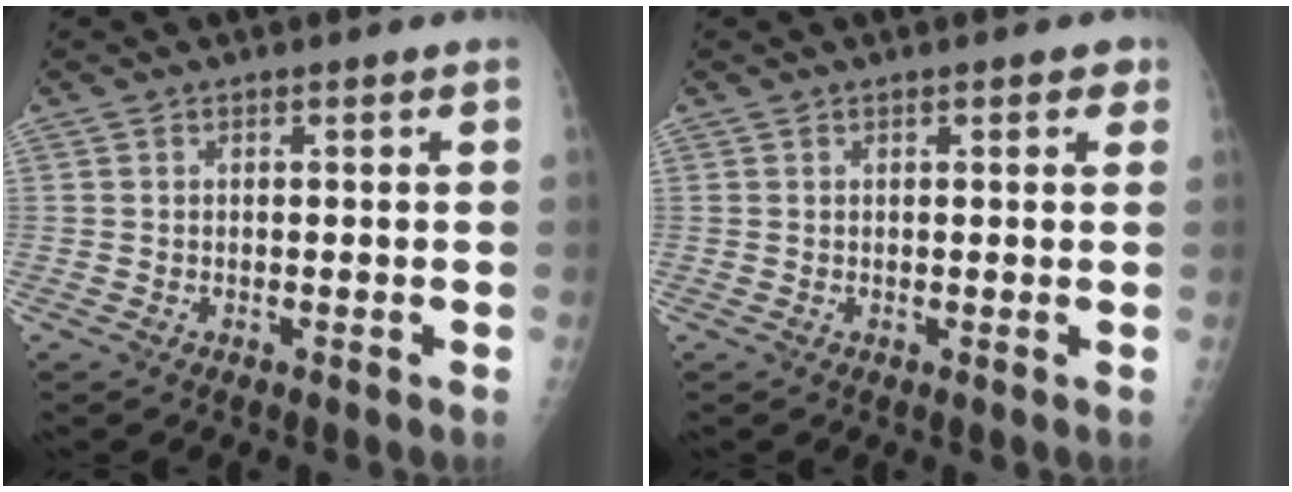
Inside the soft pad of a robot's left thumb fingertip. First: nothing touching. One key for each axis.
{"total": 2.4, "fx": 1.3, "fy": 1.0, "fz": 1.7, "tx": -0.011, "ty": -0.001, "tz": 0.012}